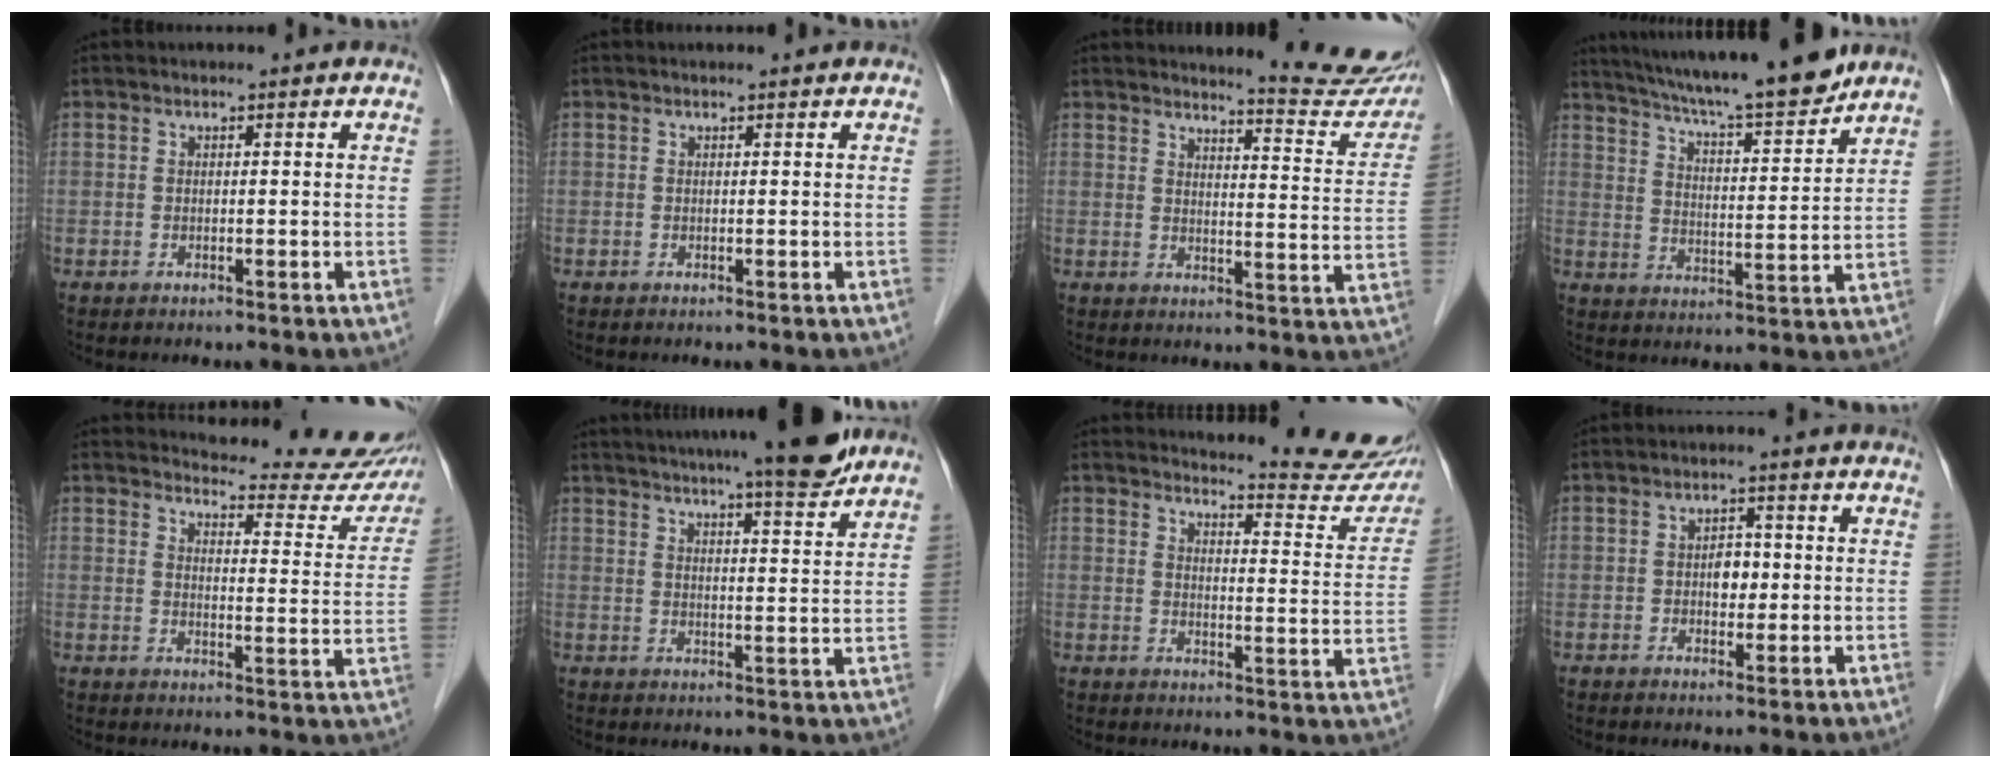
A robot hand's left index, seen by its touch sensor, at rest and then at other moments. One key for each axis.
{"total": 0.6, "fx": 0.5, "fy": -0.1, "fz": 0.3, "tx": -0.008, "ty": 0.002, "tz": 0.011}
{"total": 12.8, "fx": 12.3, "fy": 0.7, "fz": 3.4, "tx": -0.033, "ty": -0.065, "tz": 0.132}
{"total": 18.0, "fx": 15.8, "fy": 0.4, "fz": 8.6, "tx": -0.142, "ty": -0.004, "tz": 0.243}
{"total": 19.0, "fx": 18.2, "fy": 3.5, "fz": 4.0, "tx": -0.028, "ty": -0.084, "tz": 0.193}
{"total": 15.0, "fx": 13.1, "fy": 0.2, "fz": 7.3, "tx": -0.114, "ty": 0.002, "tz": 0.176}
{"total": 16.2, "fx": 15.7, "fy": 1.4, "fz": 3.5, "tx": -0.034, "ty": -0.091, "tz": 0.166}
{"total": 2.9, "fx": -0.2, "fy": 1.9, "fz": 2.2, "tx": -0.032, "ty": 0.007, "tz": -0.001}